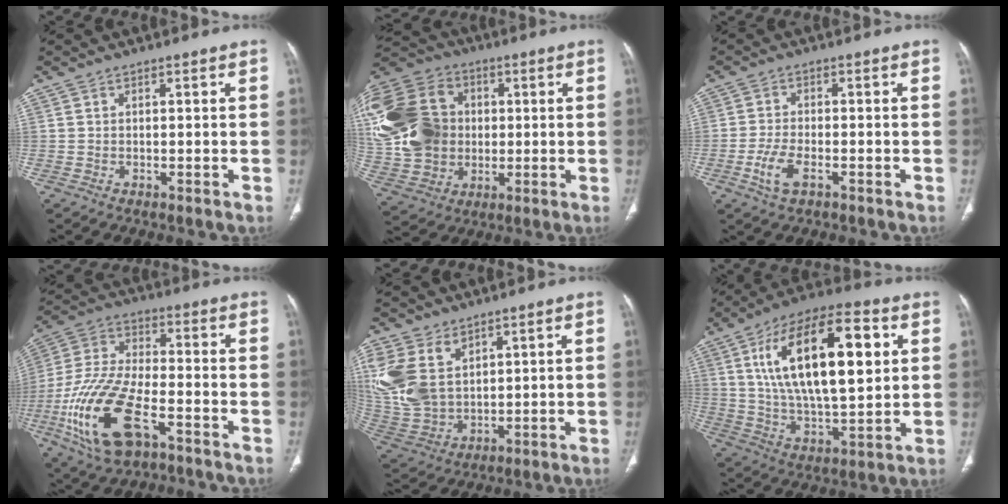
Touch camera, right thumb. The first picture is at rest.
{"total": 28.6, "force": [3.2, 23.0, 16.8], "torque": [-0.399, 0.044, 0.073]}
{"total": 5.1, "force": [-2.3, 2.4, 4.0], "torque": [-0.089, 0.007, -0.041]}
{"total": 19.9, "force": [-8.3, 9.1, 15.7], "torque": [-0.331, 0.023, -0.148]}
{"total": 17.5, "force": [7.0, 12.0, 10.7], "torque": [-0.251, -0.014, 0.156]}
{"total": 24.7, "force": [6.7, 10.4, 21.4], "torque": [-0.354, -0.007, 0.112]}